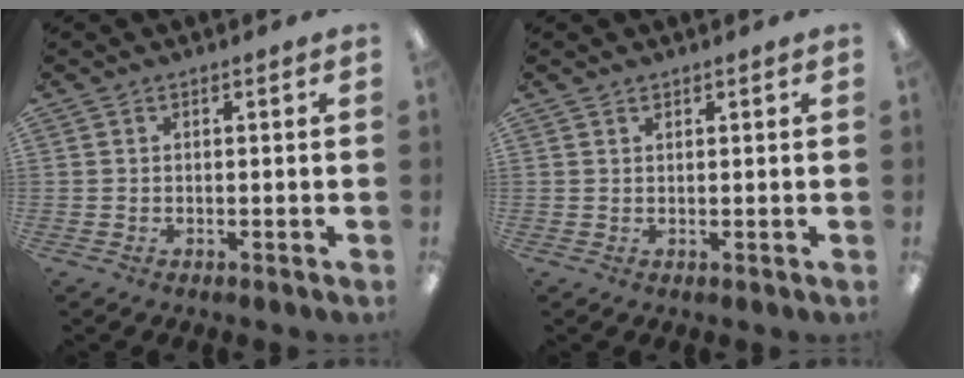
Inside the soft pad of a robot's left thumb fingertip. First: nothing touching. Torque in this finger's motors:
{"motor_torque": [-0.13, -0.02, -0.28, 0.00, 0.02]}